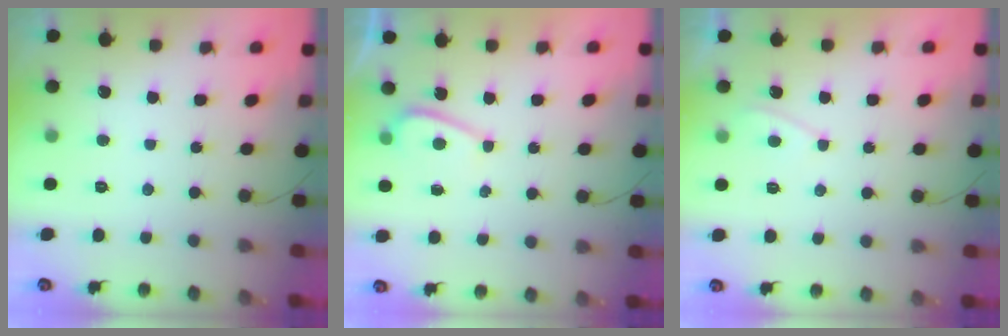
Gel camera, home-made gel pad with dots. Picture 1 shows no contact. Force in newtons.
{"total": 4.7, "press": 4.7, "slide": 0.6}
{"total": 2.9, "press": 2.9, "slide": 0.3}